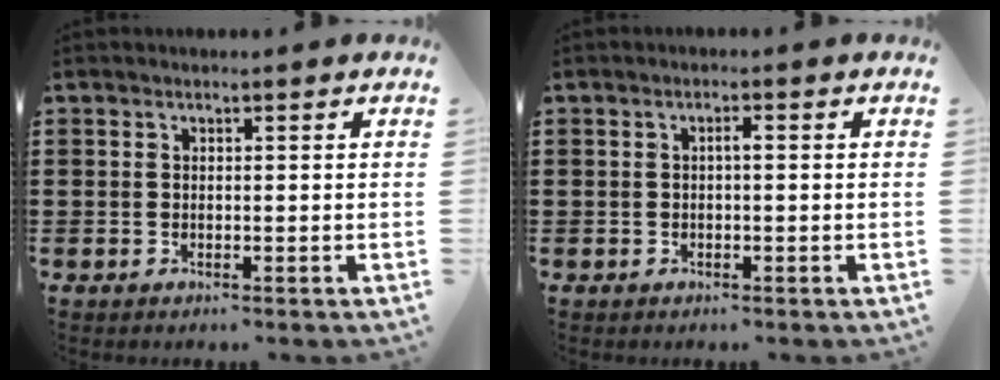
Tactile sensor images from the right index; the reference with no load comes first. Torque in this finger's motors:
{"motor_torque": [0.56, -0.35, 0.10, 0.03]}